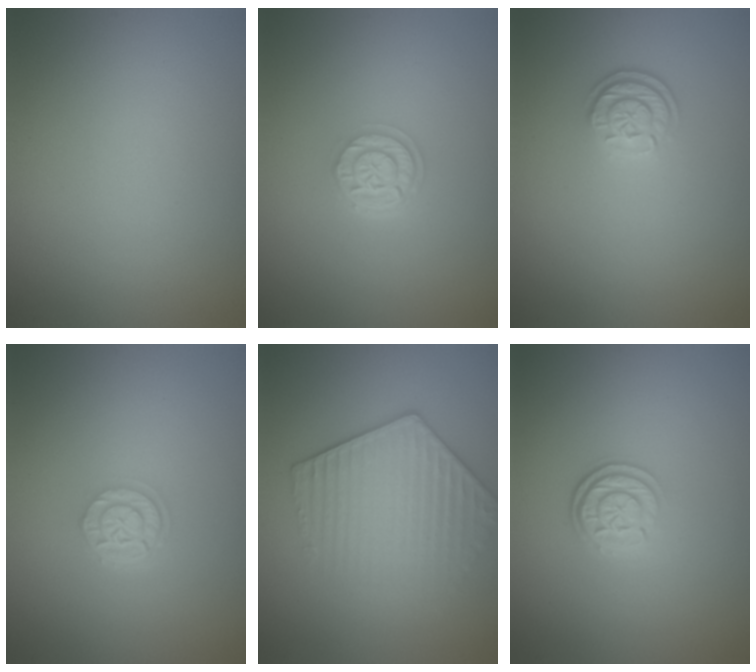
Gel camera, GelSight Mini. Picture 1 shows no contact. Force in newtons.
{"total": 2.7, "press": 2.2, "slide": 1.5}
{"total": 2.5, "press": 2.0, "slide": 1.5}
{"total": 2.4, "press": 1.9, "slide": 1.5}
{"total": 4.6, "press": 3.8, "slide": 2.6}
{"total": 3.0, "press": 2.5, "slide": 1.6}